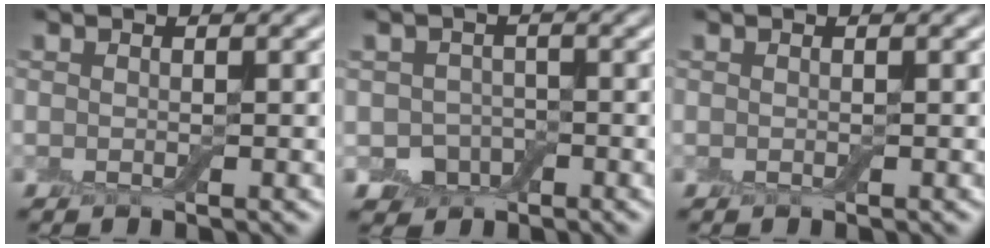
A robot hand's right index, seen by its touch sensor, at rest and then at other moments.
{"total": 2.5, "force": [-1.0, 2.1, 1.0], "torque": [-0.014, -0.004, -0.020]}
{"total": 0.0}